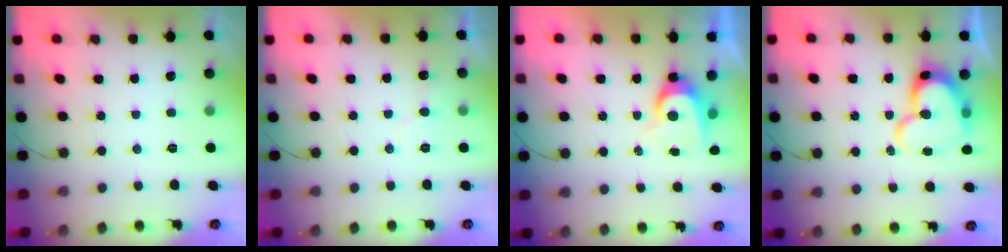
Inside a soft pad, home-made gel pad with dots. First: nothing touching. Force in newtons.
{"total": 5.3, "press": 5.2, "slide": 0.5}
{"total": 7.3, "press": 7.2, "slide": 0.3}
{"total": 16.5, "press": 16.5, "slide": 1.1}